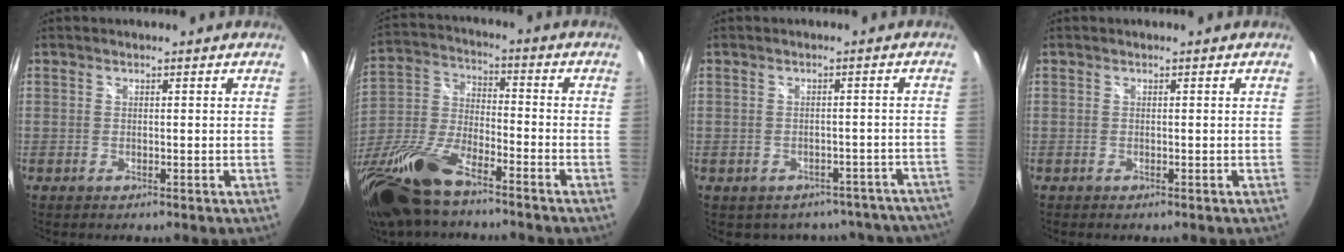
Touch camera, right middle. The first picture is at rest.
{"total": 19.1, "force": [-13.2, 6.7, 12.1], "torque": [-0.279, -0.032, -0.260]}
{"total": 14.6, "force": [-12.0, 7.4, 3.6], "torque": [-0.066, 0.021, -0.116]}
{"total": 0.0}